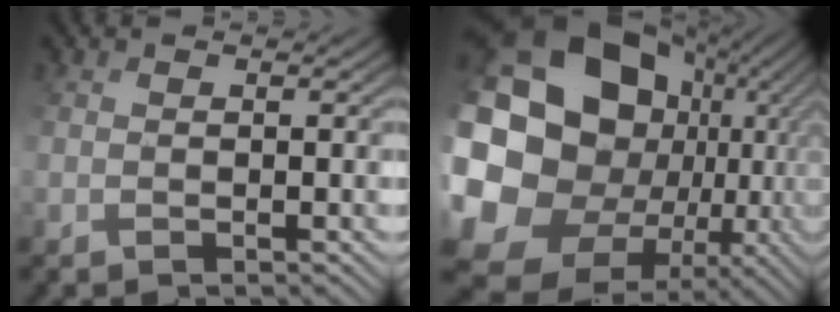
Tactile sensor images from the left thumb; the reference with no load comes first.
{"total": 23.1, "force": [-0.2, 19.5, 12.3], "torque": [-0.301, -0.060, -0.005]}